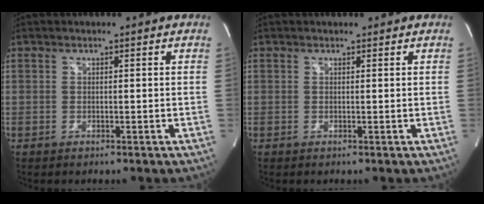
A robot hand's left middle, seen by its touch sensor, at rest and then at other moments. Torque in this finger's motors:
{"motor_torque": [-0.01, 0.02, -0.08, 0.01]}